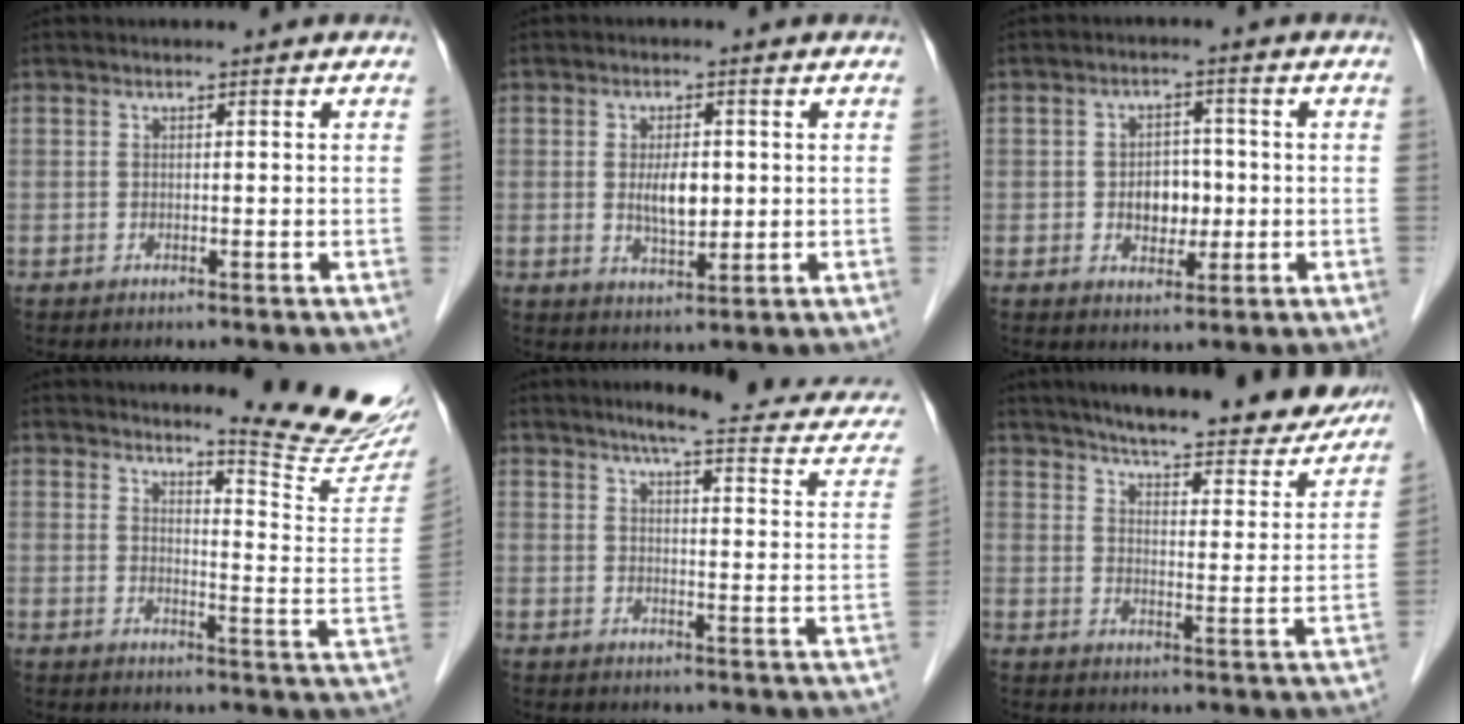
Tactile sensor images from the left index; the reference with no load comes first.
{"total": 4.9, "force": [0.3, 2.1, 4.5], "torque": [-0.084, -0.003, 0.010]}
{"total": 4.9, "force": [-0.5, 3.5, 3.4], "torque": [-0.055, 0.010, -0.004]}
{"total": 13.1, "force": [12.4, -1.3, 4.1], "torque": [-0.051, -0.102, 0.145]}
{"total": 16.8, "force": [14.2, 2.6, 8.7], "torque": [-0.092, -0.009, 0.153]}
{"total": 21.9, "force": [19.2, 4.4, 9.7], "torque": [-0.125, -0.018, 0.239]}